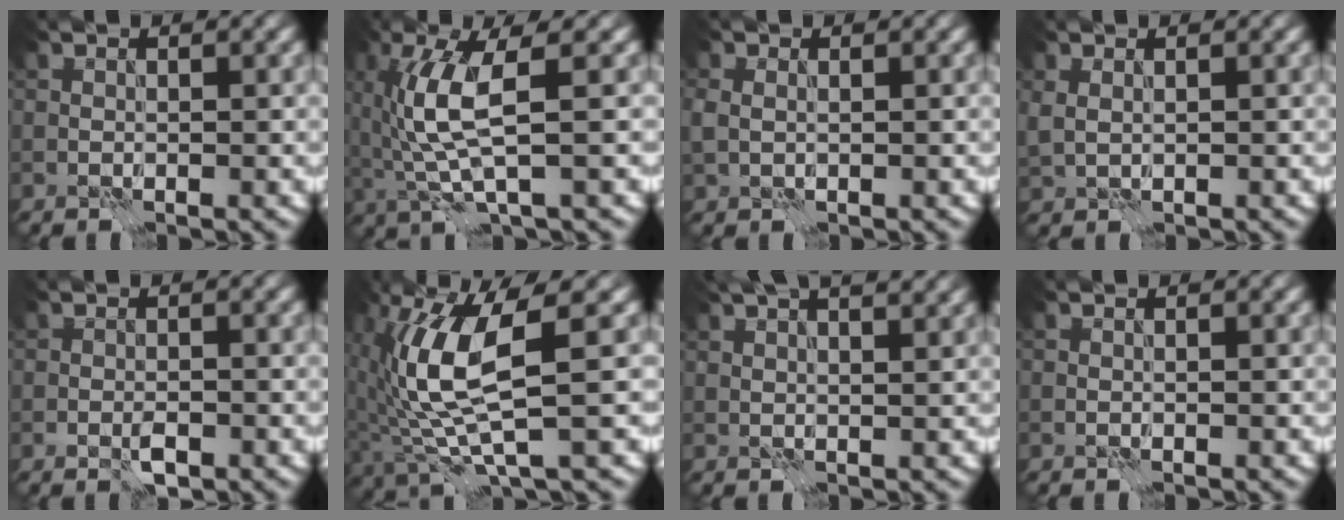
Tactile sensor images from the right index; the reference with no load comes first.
{"total": 5.8, "force": [0.4, 1.4, 5.6], "torque": [-0.132, -0.001, 0.013]}
{"total": 1.7, "force": [0.0, 1.4, 1.1], "torque": [-0.025, 0.001, 0.004]}
{"total": 1.2, "force": [0.5, 0.8, 0.8], "torque": [-0.022, 0.000, 0.016]}
{"total": 1.8, "force": [-0.9, 1.0, 1.3], "torque": [-0.026, -0.002, -0.015]}
{"total": 8.4, "force": [1.1, 2.4, 8.0], "torque": [-0.179, -0.003, 0.024]}
{"total": 8.5, "force": [5.8, 3.3, 5.2], "torque": [-0.046, 0.048, 0.051]}
{"total": 0.0}